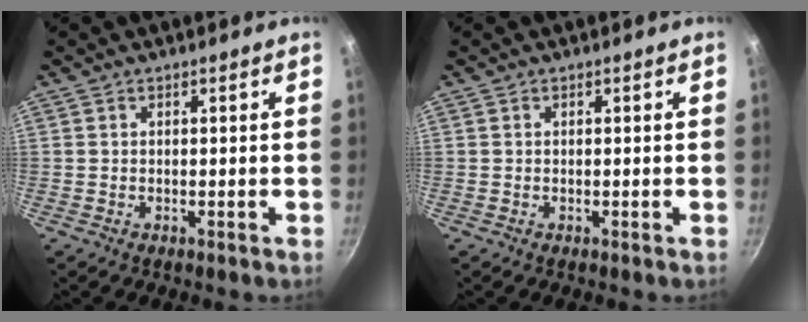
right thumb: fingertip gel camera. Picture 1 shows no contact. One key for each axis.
{"total": 0.0}